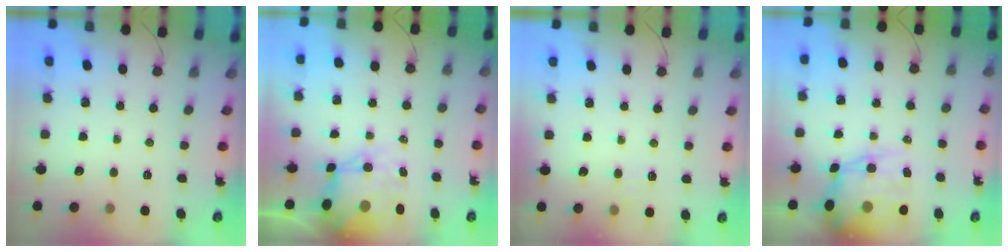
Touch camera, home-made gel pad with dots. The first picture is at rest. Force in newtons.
{"total": 10.8, "press": 10.4, "slide": 2.9}
{"total": 4.8, "press": 4.6, "slide": 1.3}
{"total": 15.2, "press": 14.8, "slide": 3.4}